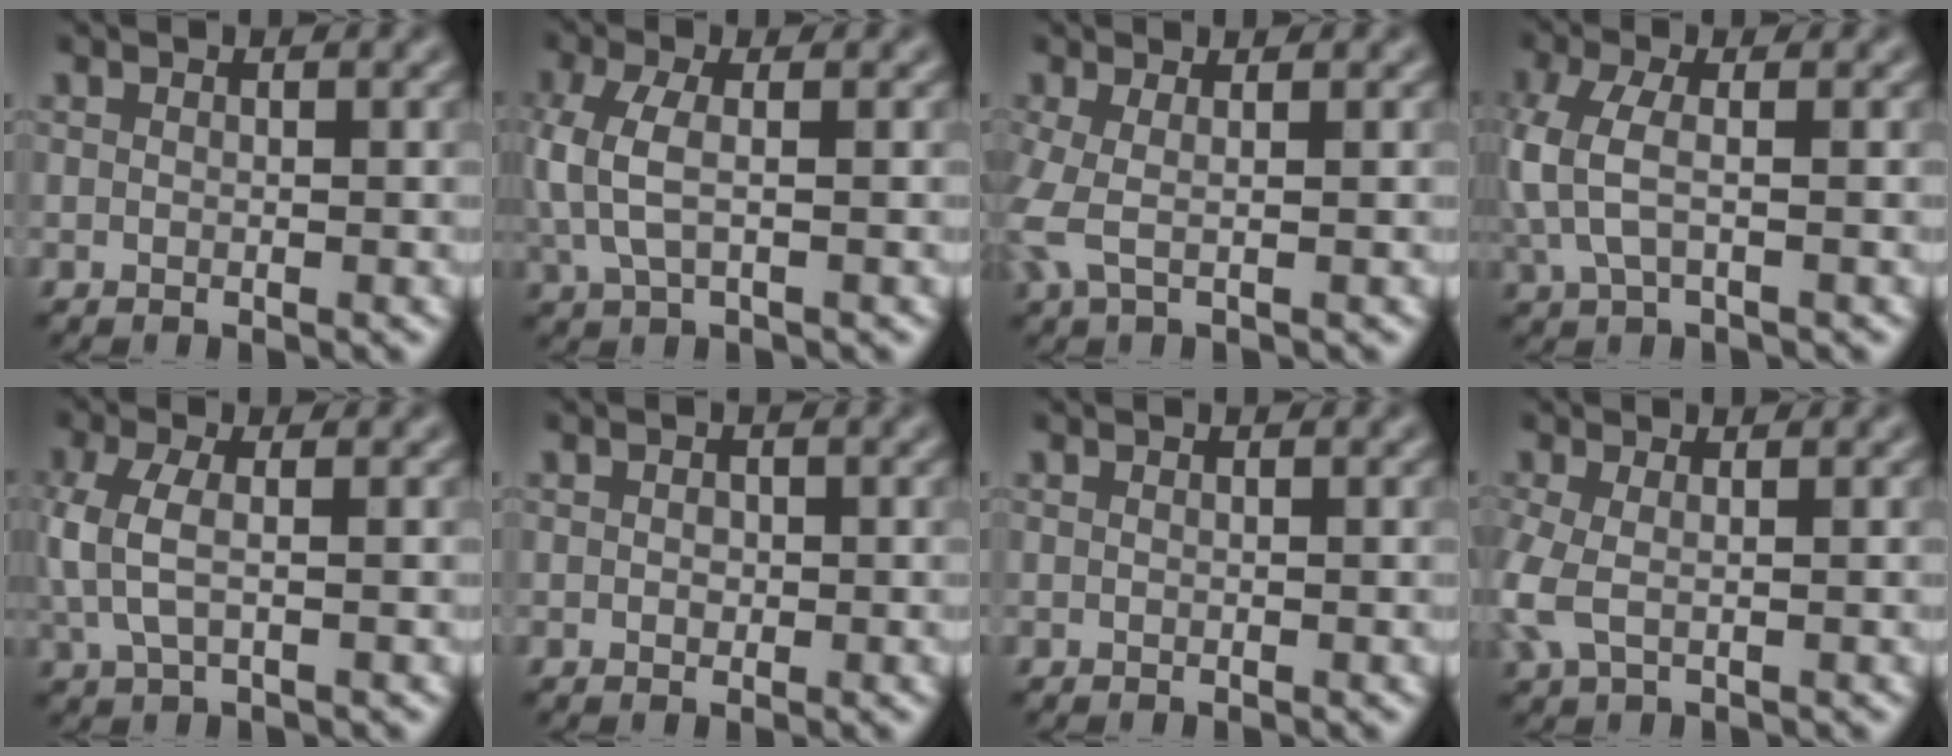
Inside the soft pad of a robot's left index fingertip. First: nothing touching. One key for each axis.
{"total": 3.7, "fx": 0.2, "fy": 1.6, "fz": 3.3, "tx": -0.088, "ty": 0.003, "tz": 0.000}
{"total": 2.7, "fx": -0.2, "fy": 0.8, "fz": 2.6, "tx": -0.069, "ty": -0.003, "tz": -0.009}
{"total": 3.7, "fx": 0.0, "fy": 1.6, "fz": 3.4, "tx": -0.094, "ty": 0.003, "tz": -0.005}
{"total": 3.3, "fx": 0.1, "fy": 1.4, "fz": 3.0, "tx": -0.081, "ty": 0.002, "tz": -0.001}
{"total": 0.8, "fx": 0.0, "fy": 0.6, "fz": 0.4, "tx": -0.007, "ty": -0.002, "tz": -0.002}
{"total": 0.0}
{"total": 3.3, "fx": -0.5, "fy": 1.6, "fz": 2.9, "tx": -0.085, "ty": -0.003, "tz": -0.014}